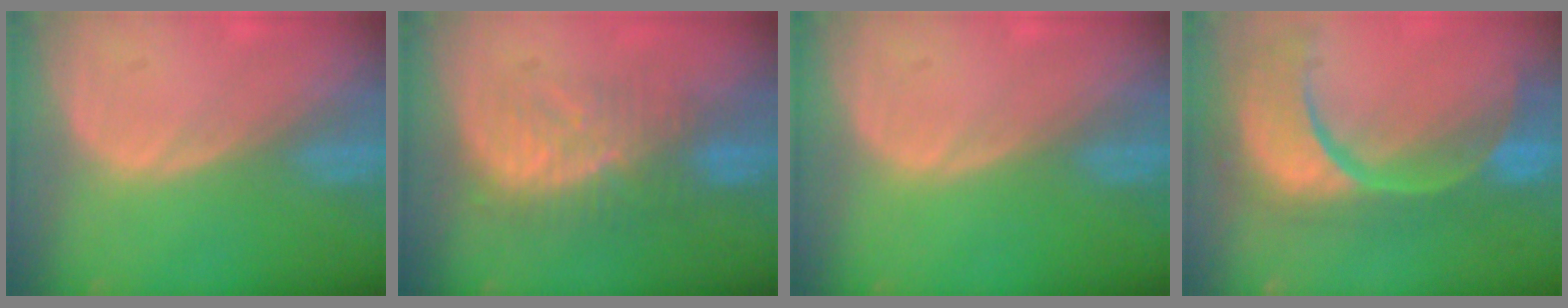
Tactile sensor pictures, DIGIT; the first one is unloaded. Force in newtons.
{"total": 7.9, "press": 7.8, "slide": 1.6}
{"total": 0.0}
{"total": 13.7, "press": 10.9, "slide": 8.4}